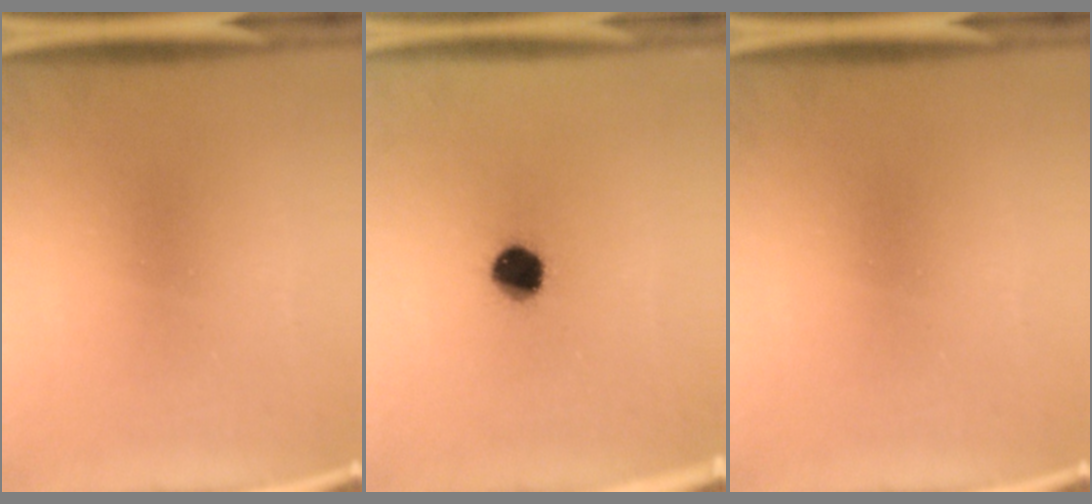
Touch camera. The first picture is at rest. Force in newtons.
{"total": 7.8}
{"total": 0.0}